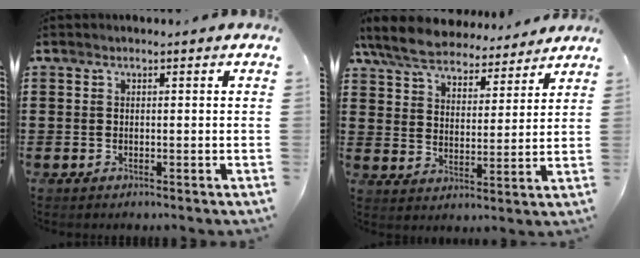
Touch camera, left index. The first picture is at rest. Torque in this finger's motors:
{"motor_torque": [1.44, -0.70, 1.05, 0.21]}